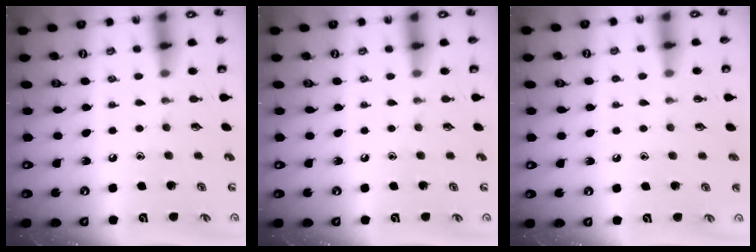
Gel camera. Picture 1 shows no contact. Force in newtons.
{"total": 0.0}
{"total": 0.7, "press": 0.7, "slide": 0.0}